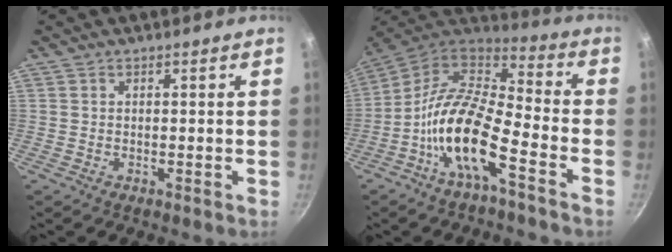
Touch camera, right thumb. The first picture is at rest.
{"total": 16.5, "force": [-6.9, 5.9, 13.8], "torque": [-0.255, 0.059, -0.149]}